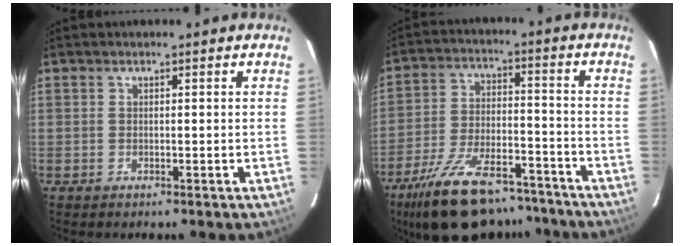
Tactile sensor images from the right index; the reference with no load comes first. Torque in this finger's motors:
{"motor_torque": [1.41, -0.73, 0.56, 0.16]}